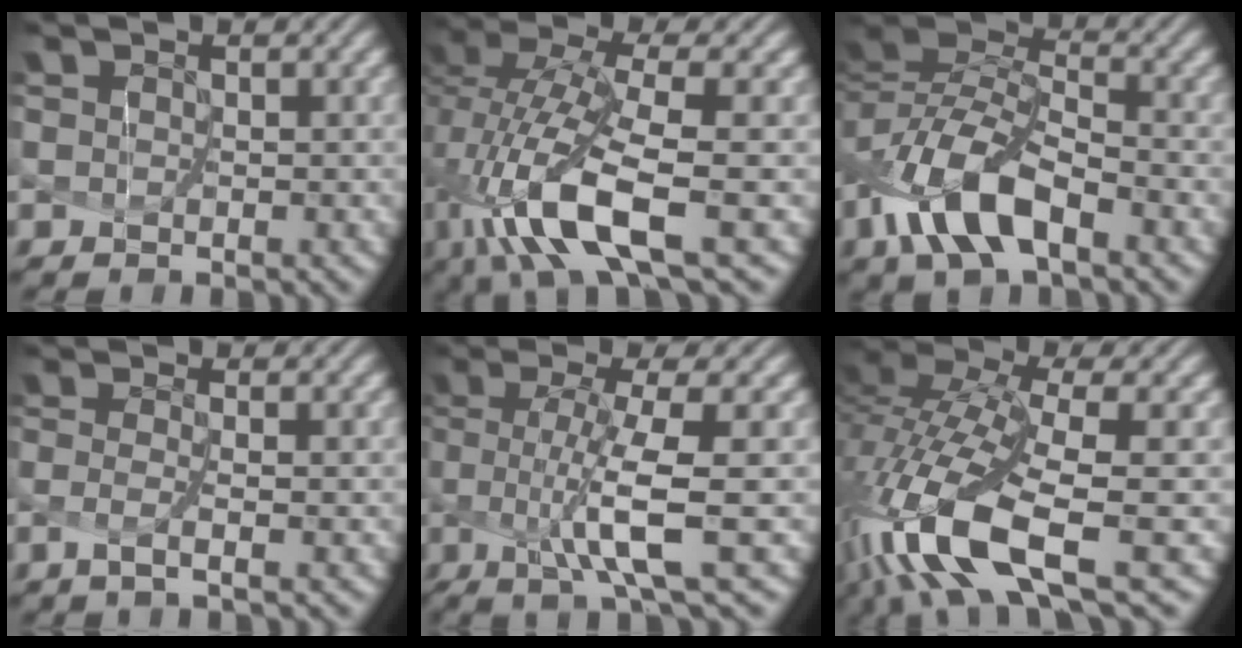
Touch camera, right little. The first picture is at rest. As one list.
[{"total": 8.7, "force": [-3.2, 2.3, 7.7], "torque": [-0.168, -0.004, -0.055]}, {"total": 8.0, "force": [-3.9, 3.5, 6.0], "torque": [-0.128, 0.010, -0.075]}, {"total": 1.6, "force": [-1.2, -0.4, 1.0], "torque": [-0.039, -0.006, -0.017]}, {"total": 6.0, "force": [-1.6, -0.1, 5.8], "torque": [-0.115, -0.007, -0.017]}, {"total": 11.5, "force": [-4.9, 3.7, 9.7], "torque": [-0.210, -0.003, -0.083]}]